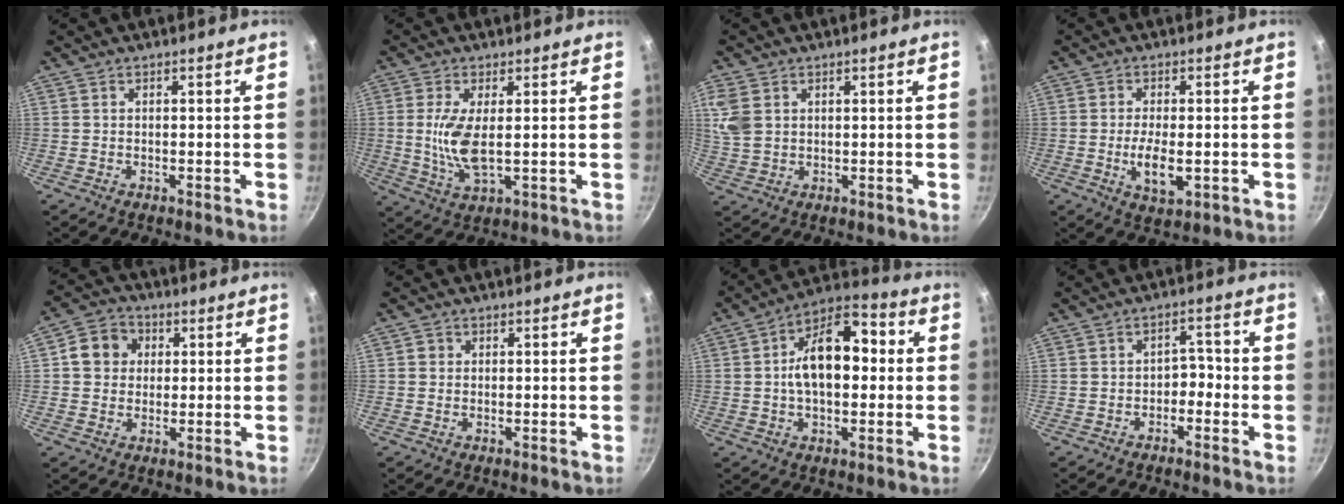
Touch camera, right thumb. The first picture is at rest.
{"total": 7.5, "force": [0.3, 2.7, 7.0], "torque": [-0.157, -0.017, 0.012]}
{"total": 5.5, "force": [1.7, 4.0, 3.4], "torque": [-0.078, 0.000, 0.040]}
{"total": 6.1, "force": [-1.2, 2.8, 5.3], "torque": [-0.095, -0.008, -0.016]}
{"total": 7.9, "force": [1.3, 6.9, 3.5], "torque": [-0.040, 0.010, 0.012]}
{"total": 1.1, "force": [0.1, 1.1, 0.3], "torque": [0.001, 0.002, 0.001]}
{"total": 14.8, "force": [1.0, 8.4, 12.1], "torque": [-0.175, 0.033, 0.005]}
{"total": 3.7, "force": [-1.7, 2.5, 2.0], "torque": [-0.006, 0.028, -0.034]}